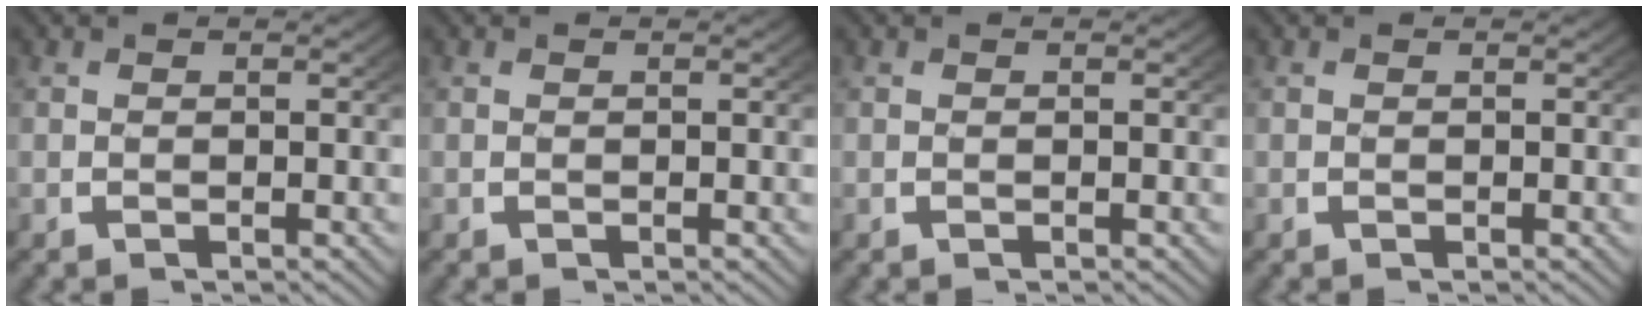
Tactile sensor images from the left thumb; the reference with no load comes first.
{"total": 0.0}
{"total": 0.0}
{"total": 0.0}